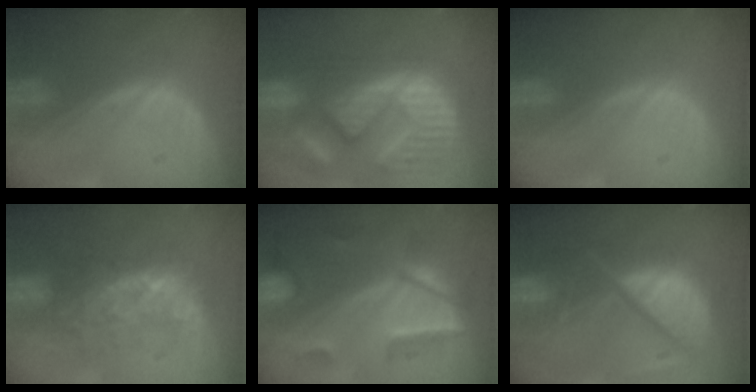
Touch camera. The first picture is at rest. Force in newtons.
{"total": 14.4, "press": 12.2, "slide": 7.6}
{"total": 0.0}
{"total": 7.6, "press": 7.3, "slide": 2.0}
{"total": 6.9, "press": 6.4, "slide": 2.6}
{"total": 12.0, "press": 10.0, "slide": 6.6}